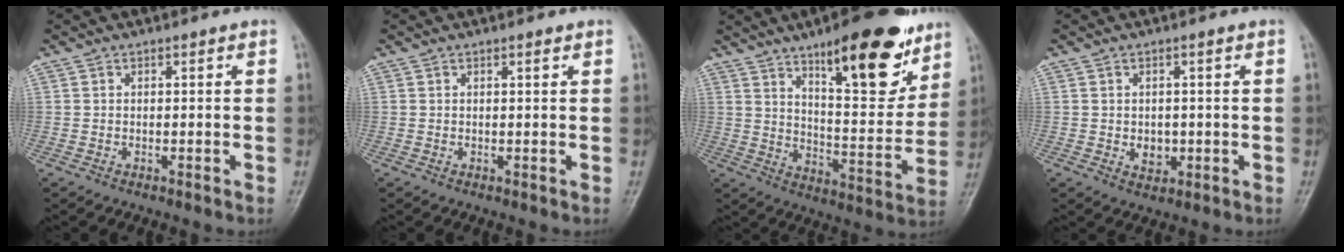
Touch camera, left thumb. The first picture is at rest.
{"total": 0.7, "force": [0.5, 0.2, 0.5], "torque": [-0.007, -0.001, 0.006]}
{"total": 19.9, "force": [12.2, 6.4, 14.4], "torque": [-0.163, -0.070, 0.190]}
{"total": 3.1, "force": [-0.3, 2.3, 1.9], "torque": [-0.017, -0.001, 0.002]}